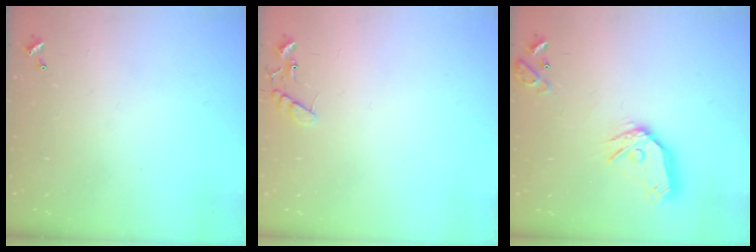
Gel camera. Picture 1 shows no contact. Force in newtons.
{"total": 8.8, "press": 8.8, "slide": 0.4}
{"total": 14.0, "press": 13.8, "slide": 1.9}